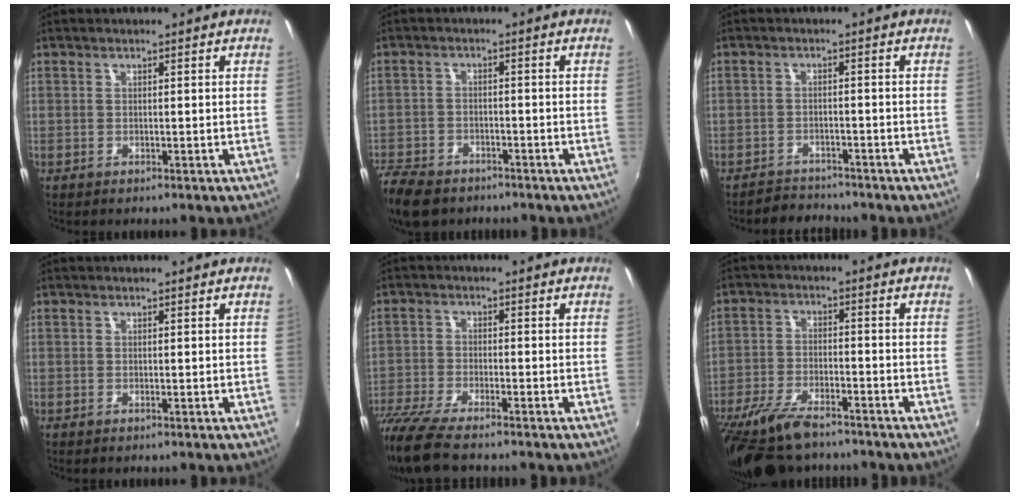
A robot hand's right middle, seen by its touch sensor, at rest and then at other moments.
{"total": 11.2, "force": [-8.2, 6.1, 4.4], "torque": [-0.138, -0.020, -0.149]}
{"total": 4.0, "force": [-3.7, 1.4, -0.2], "torque": [-0.013, 0.006, -0.065]}
{"total": 0.0}
{"total": 11.3, "force": [-9.3, 2.1, 6.0], "torque": [-0.147, -0.044, -0.176]}
{"total": 14.0, "force": [-11.2, 4.7, 7.0], "torque": [-0.162, -0.029, -0.205]}